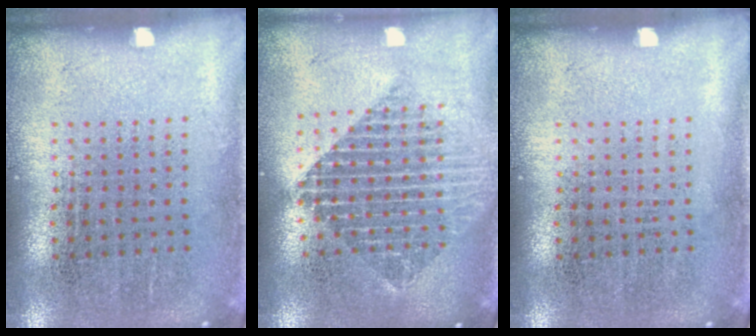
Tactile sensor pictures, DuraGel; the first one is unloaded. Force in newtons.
{"total": 2.1, "press": 1.7, "slide": 1.2}
{"total": 0.0}